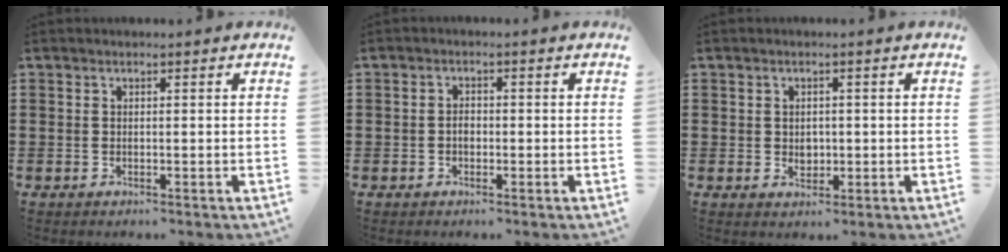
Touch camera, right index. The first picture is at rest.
{"total": 1.6, "force": [-0.3, 1.0, 1.1], "torque": [-0.024, 0.003, -0.007]}
{"total": 2.1, "force": [-0.1, 1.5, 1.4], "torque": [-0.022, 0.000, -0.003]}